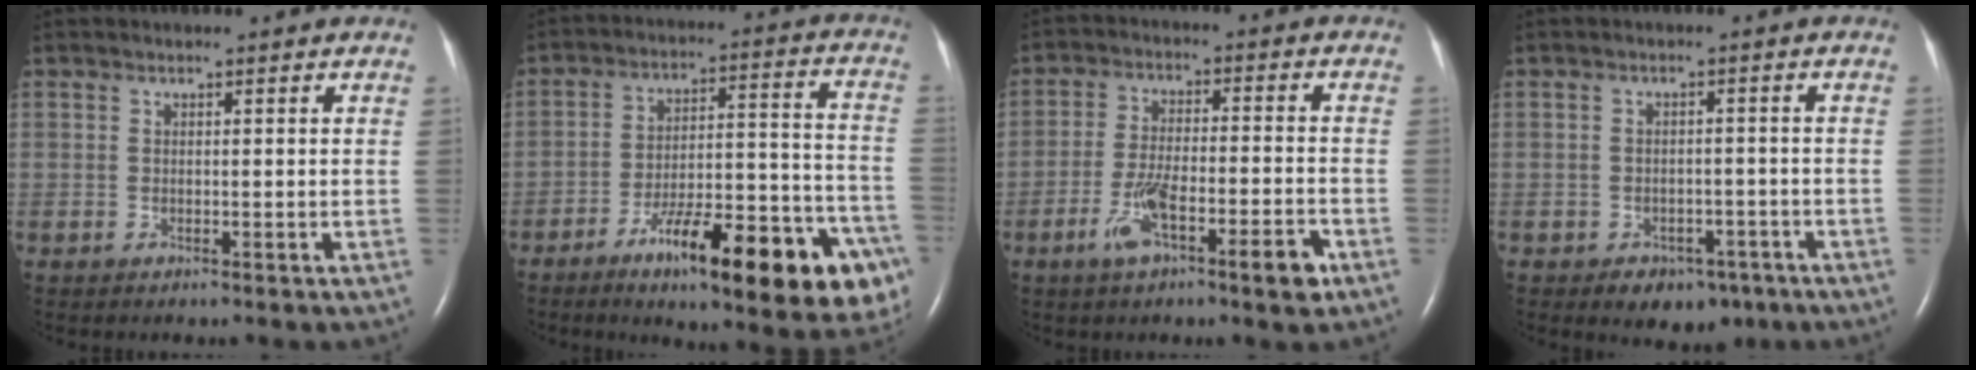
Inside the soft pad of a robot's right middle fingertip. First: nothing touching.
{"total": 22.3, "force": [-12.3, 4.8, 18.0], "torque": [-0.173, 0.031, -0.172]}
{"total": 9.2, "force": [-4.7, 1.5, 7.7], "torque": [-0.143, -0.002, -0.077]}
{"total": 5.0, "force": [-3.1, 3.3, 2.1], "torque": [-0.027, 0.008, -0.033]}